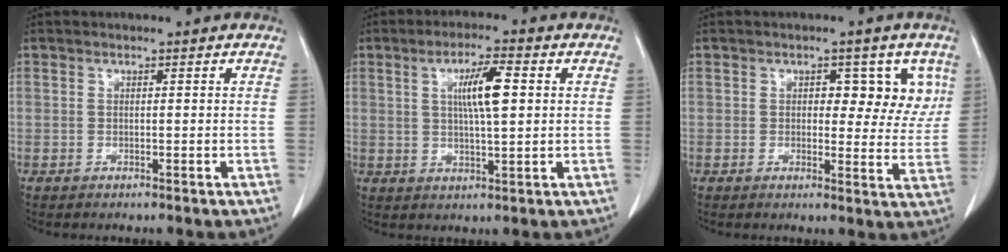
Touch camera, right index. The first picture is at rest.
{"total": 6.9, "force": [1.6, 0.9, 6.7], "torque": [-0.118, 0.005, 0.028]}
{"total": 6.4, "force": [2.4, 3.8, 4.6], "torque": [-0.034, 0.009, 0.025]}